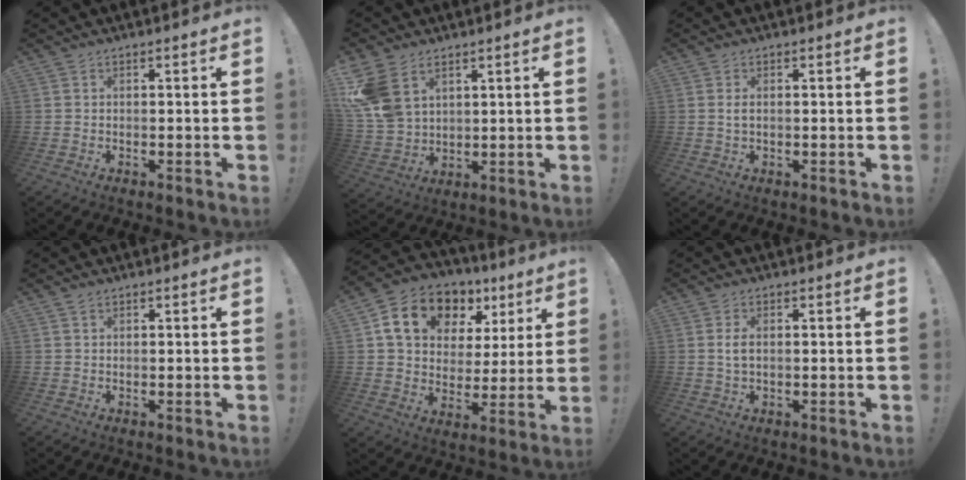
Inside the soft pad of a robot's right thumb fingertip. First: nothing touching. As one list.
[{"total": 11.8, "force": [5.7, 8.2, 6.4], "torque": [-0.122, -0.025, 0.114]}, {"total": 1.7, "force": [0.2, 0.6, 1.6], "torque": [-0.024, 0.000, 0.002]}, {"total": 0.7, "force": [0.5, 0.5, 0.2], "torque": [0.000, -0.002, 0.009]}, {"total": 16.3, "force": [8.6, 10.9, 8.6], "torque": [-0.142, -0.033, 0.164]}, {"total": 2.8, "force": [0.3, 1.2, 2.5], "torque": [-0.041, 0.001, 0.005]}]